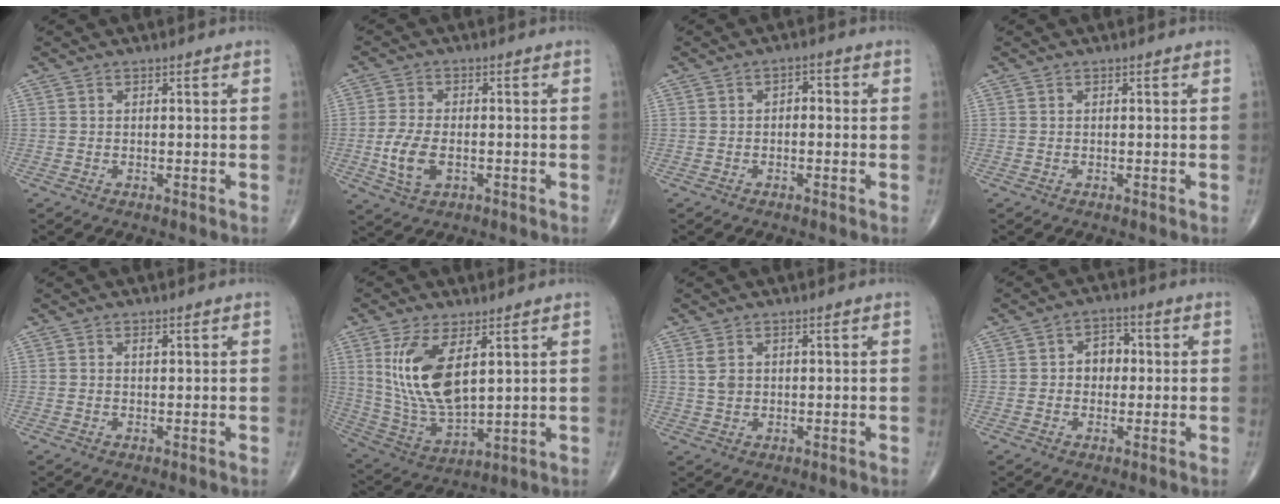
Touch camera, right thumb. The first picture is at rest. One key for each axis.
{"total": 6.7, "fx": -1.5, "fy": 3.8, "fz": 5.4, "tx": -0.113, "ty": 0.001, "tz": -0.025}
{"total": 2.2, "fx": 0.0, "fy": 1.4, "fz": 1.7, "tx": -0.014, "ty": 0.009, "tz": -0.007}
{"total": 0.0}
{"total": 0.8, "fx": 0.3, "fy": 0.4, "fz": 0.6, "tx": -0.010, "ty": -0.001, "tz": 0.006}
{"total": 14.8, "fx": 4.6, "fy": 6.6, "fz": 12.4, "tx": -0.244, "ty": -0.023, "tz": 0.108}
{"total": 2.4, "fx": 0.8, "fy": 1.7, "fz": 1.6, "tx": -0.029, "ty": 0.000, "tz": 0.021}
{"total": 5.0, "fx": 0.2, "fy": 3.9, "fz": 3.1, "tx": -0.021, "ty": 0.014, "tz": -0.004}